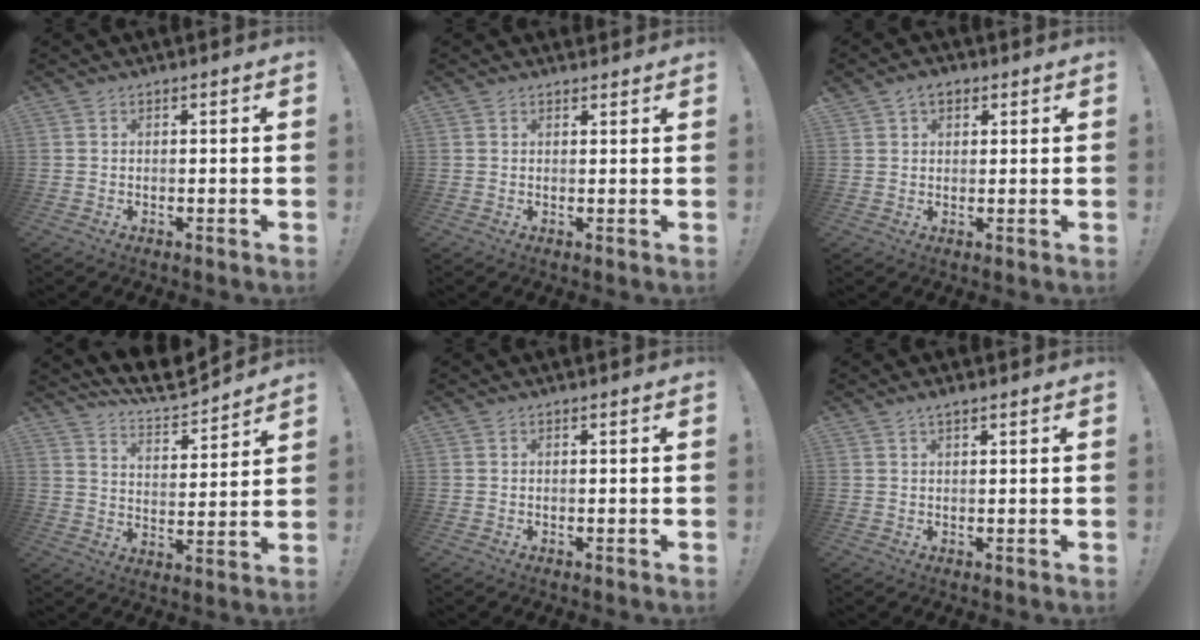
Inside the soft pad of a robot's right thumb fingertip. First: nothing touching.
{"total": 1.3, "force": [1.1, 0.7, 0.1], "torque": [0.010, -0.007, 0.019]}
{"total": 3.8, "force": [2.0, 2.8, 1.7], "torque": [-0.025, -0.003, 0.035]}
{"total": 9.6, "force": [8.9, 1.6, 3.2], "torque": [-0.069, -0.075, 0.158]}
{"total": 0.0}
{"total": 1.5, "force": [1.1, 0.1, 0.9], "torque": [-0.015, -0.002, 0.019]}